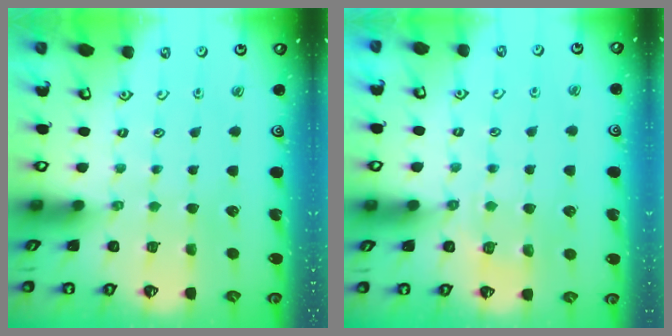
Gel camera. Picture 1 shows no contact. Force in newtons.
{"total": 4.5, "press": 4.4, "slide": 1.1}